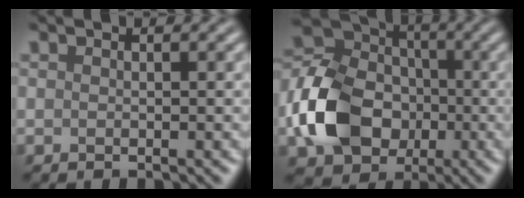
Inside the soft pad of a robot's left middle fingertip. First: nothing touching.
{"total": 9.9, "force": [-2.7, 7.5, 5.8], "torque": [-0.119, 0.003, -0.065]}